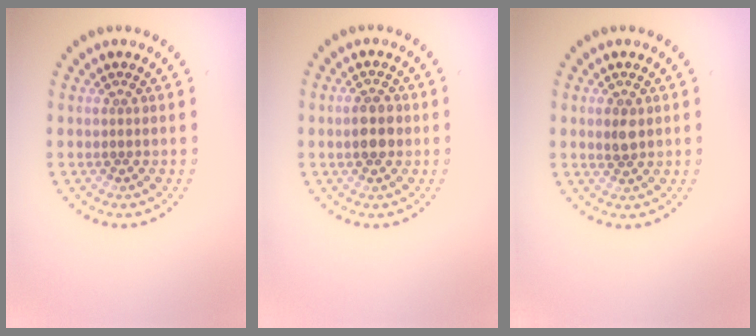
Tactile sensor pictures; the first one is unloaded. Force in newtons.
{"total": 2.6, "press": 2.6, "slide": 0.1}
{"total": 1.7, "press": 1.6, "slide": 0.4}